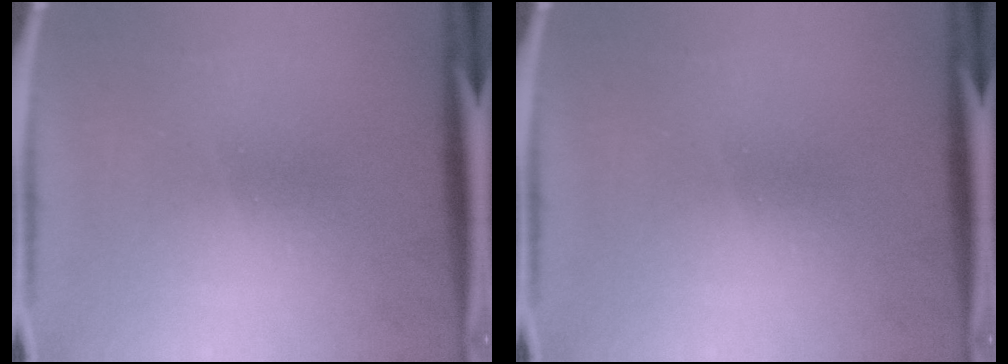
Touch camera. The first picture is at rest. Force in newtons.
{"total": 0.0}